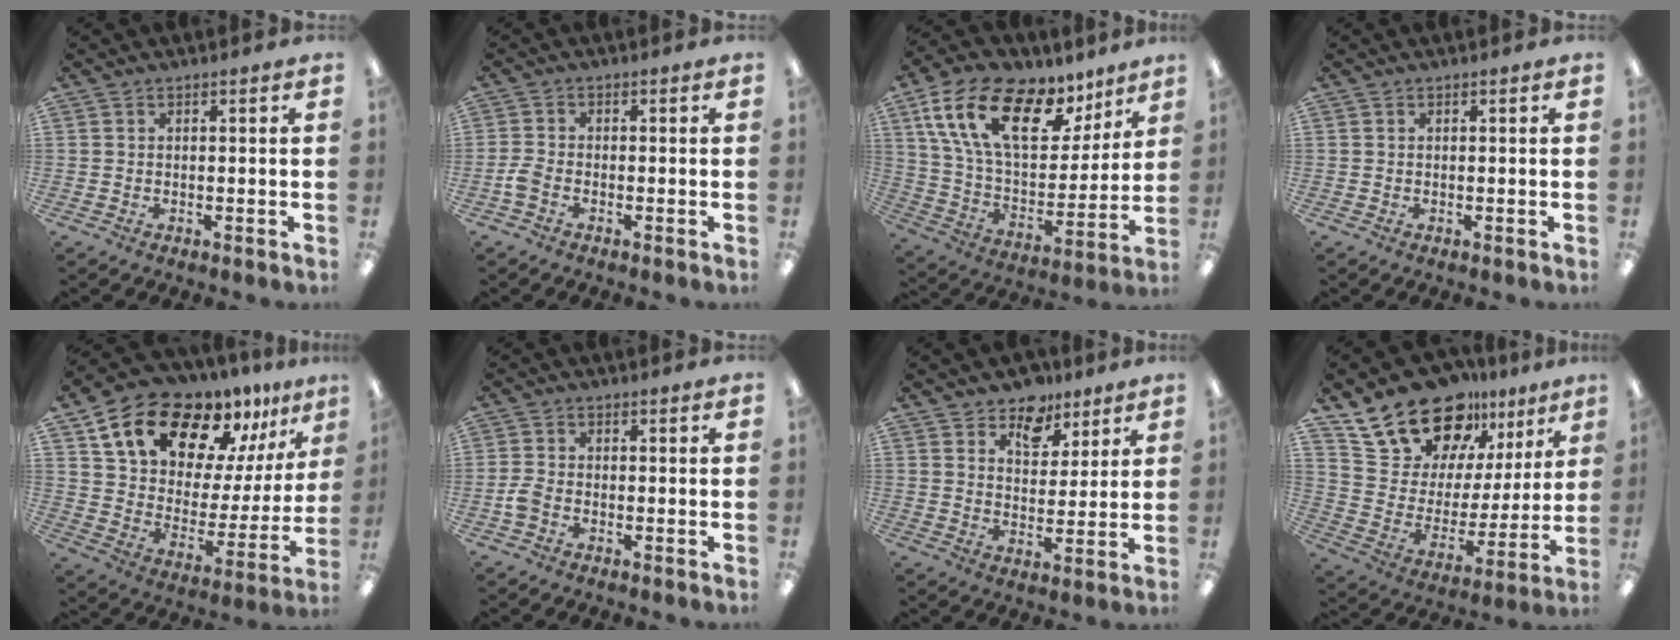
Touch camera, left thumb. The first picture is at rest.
{"total": 2.7, "force": [-1.4, 1.6, 1.7], "torque": [-0.035, 0.004, -0.025]}
{"total": 22.8, "force": [11.3, 12.0, 15.8], "torque": [-0.282, -0.034, 0.200]}
{"total": 0.0}
{"total": 18.0, "force": [14.0, 8.0, 7.9], "torque": [-0.141, -0.102, 0.246]}
{"total": 3.0, "force": [-1.4, 1.9, 1.9], "torque": [-0.036, 0.005, -0.025]}
{"total": 8.8, "force": [6.6, 5.3, 2.3], "torque": [-0.027, -0.041, 0.117]}
{"total": 22.0, "force": [16.5, 11.8, 8.4], "torque": [-0.159, -0.107, 0.310]}